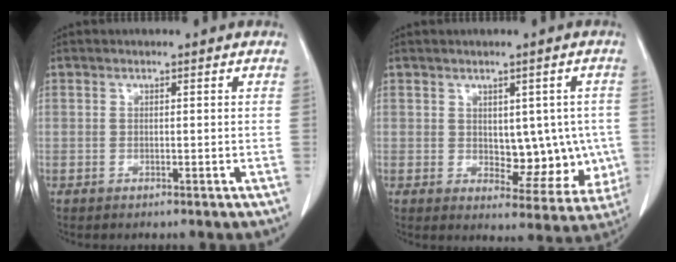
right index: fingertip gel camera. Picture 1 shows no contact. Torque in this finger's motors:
{"motor_torque": [0.10, 0.19, 0.10, 0.01]}